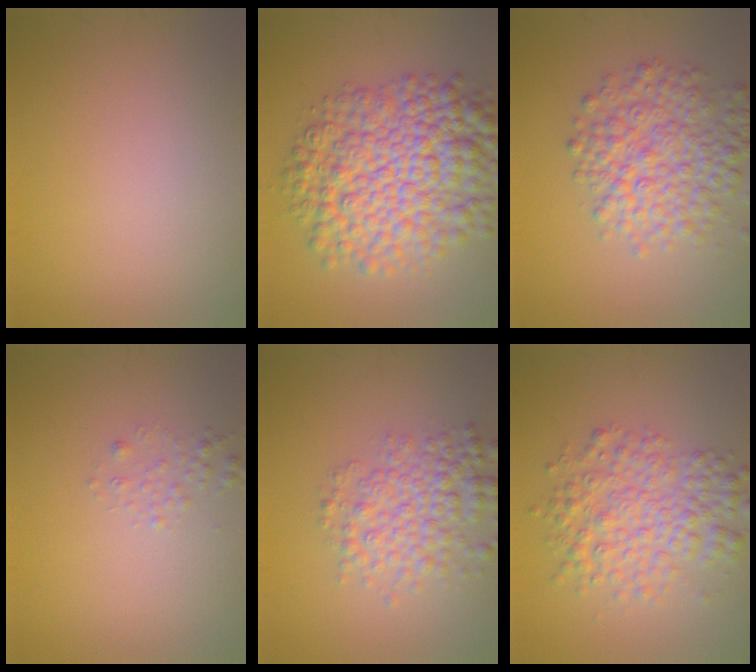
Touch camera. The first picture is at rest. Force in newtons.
{"total": 10.5, "press": 10.5, "slide": 0.2}
{"total": 6.3, "press": 6.3, "slide": 0.3}
{"total": 0.9, "press": 0.9, "slide": 0.1}
{"total": 4.8, "press": 4.8, "slide": 0.1}
{"total": 5.4, "press": 5.4, "slide": 0.1}